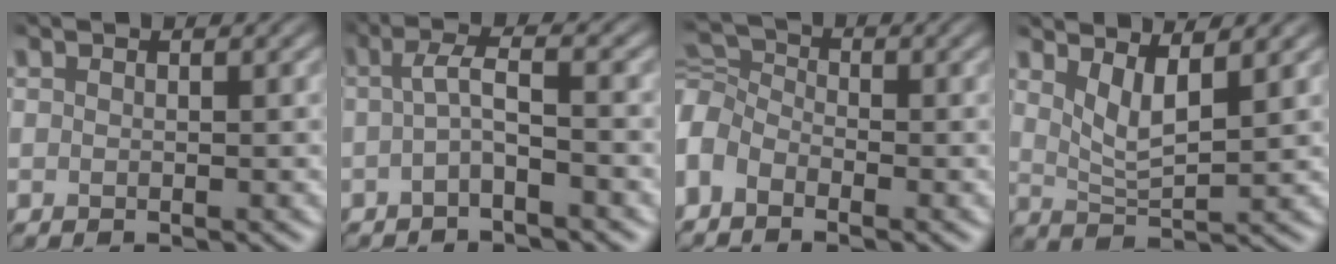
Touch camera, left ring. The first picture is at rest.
{"total": 2.4, "force": [-0.5, 0.4, 2.3], "torque": [-0.047, 0.003, -0.014]}
{"total": 4.2, "force": [-2.2, 2.9, 2.2], "torque": [-0.047, 0.011, -0.062]}
{"total": 3.2, "force": [2.0, 0.8, 2.4], "torque": [-0.047, -0.010, 0.041]}